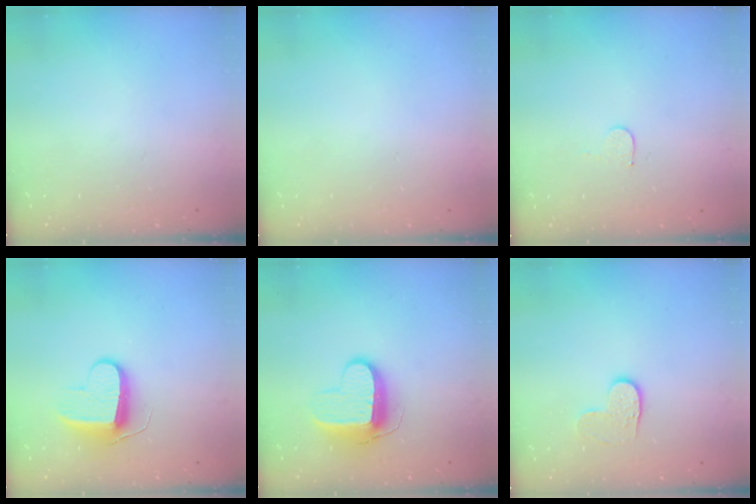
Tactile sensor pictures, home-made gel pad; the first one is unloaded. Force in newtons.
{"total": 0.6, "press": 0.6, "slide": 0.2}
{"total": 3.4, "press": 3.4, "slide": 0.2}
{"total": 9.1, "press": 9.1, "slide": 0.3}
{"total": 10.3, "press": 10.3, "slide": 1.0}
{"total": 4.0, "press": 4.0, "slide": 0.4}